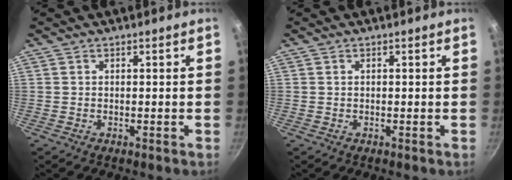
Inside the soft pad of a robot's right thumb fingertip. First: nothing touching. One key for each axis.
{"total": 0.0}